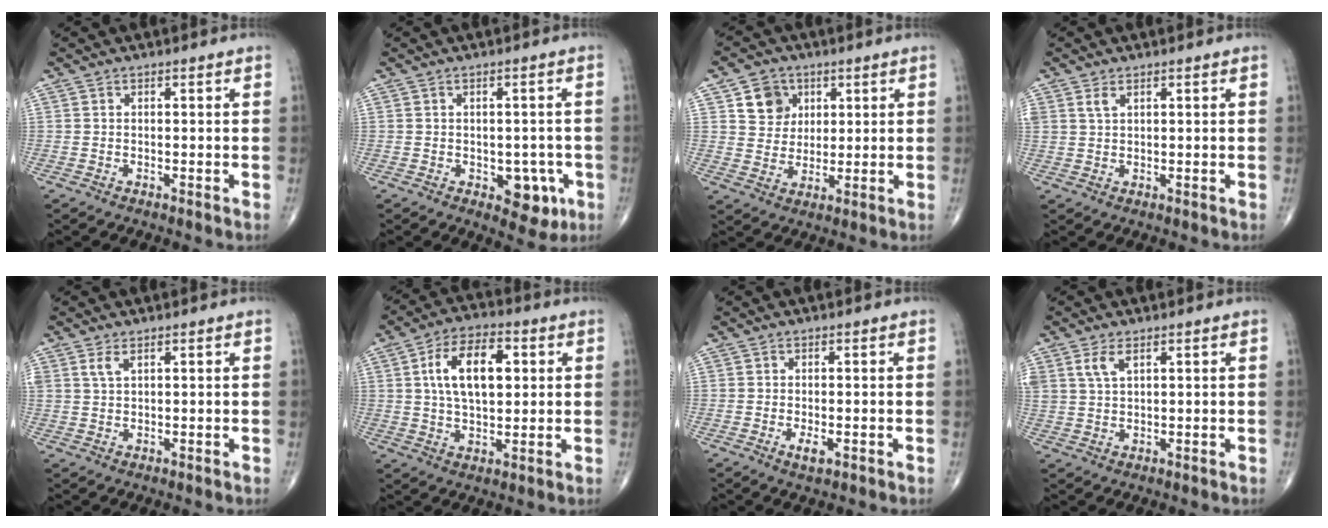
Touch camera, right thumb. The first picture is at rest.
{"total": 6.5, "force": [-2.1, 4.0, 4.7], "torque": [-0.024, 0.004, -0.019]}
{"total": 7.3, "force": [2.9, 6.2, 2.3], "torque": [-0.008, -0.010, 0.051]}
{"total": 2.0, "force": [1.2, 1.0, 1.2], "torque": [-0.025, 0.001, 0.031]}
{"total": 2.2, "force": [1.3, 0.9, 1.6], "torque": [-0.034, 0.001, 0.033]}
{"total": 13.0, "force": [2.9, 6.9, 10.6], "torque": [-0.171, 0.005, 0.048]}
{"total": 2.3, "force": [-0.8, 1.0, 1.9], "torque": [-0.035, -0.003, -0.012]}
{"total": 3.8, "force": [2.0, 1.8, 2.6], "torque": [-0.053, -0.003, 0.046]}